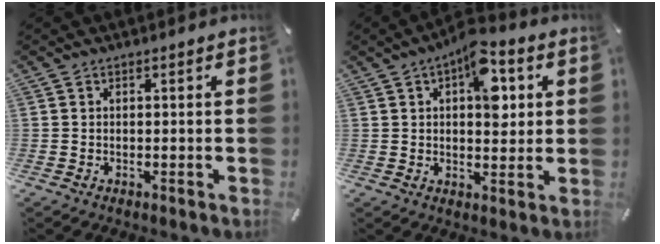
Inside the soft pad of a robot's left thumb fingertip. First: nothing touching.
{"total": 10.8, "force": [3.7, 6.0, 8.2], "torque": [-0.089, -0.018, 0.058]}